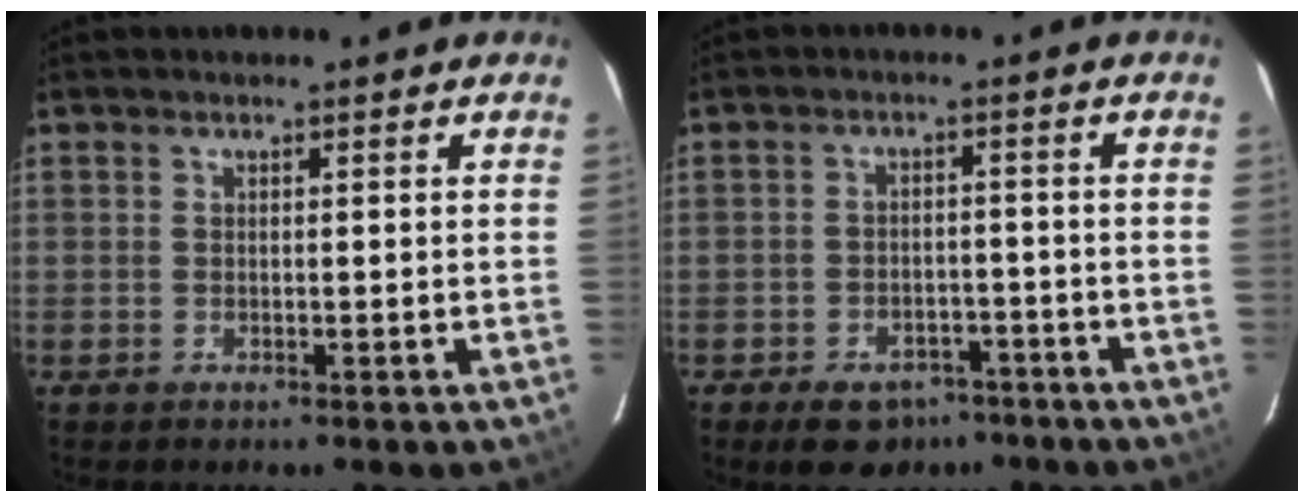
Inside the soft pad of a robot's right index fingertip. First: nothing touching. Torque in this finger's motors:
{"motor_torque": [0.32, -0.33, 0.22, 0.02]}